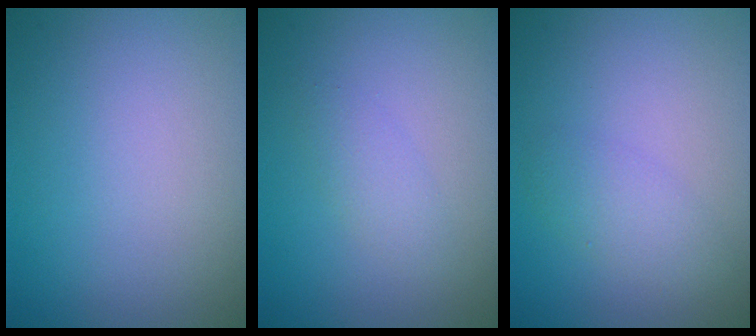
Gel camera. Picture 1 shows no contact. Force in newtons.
{"total": 1.5, "press": 1.5, "slide": 0.1}
{"total": 2.1, "press": 2.1, "slide": 0.1}